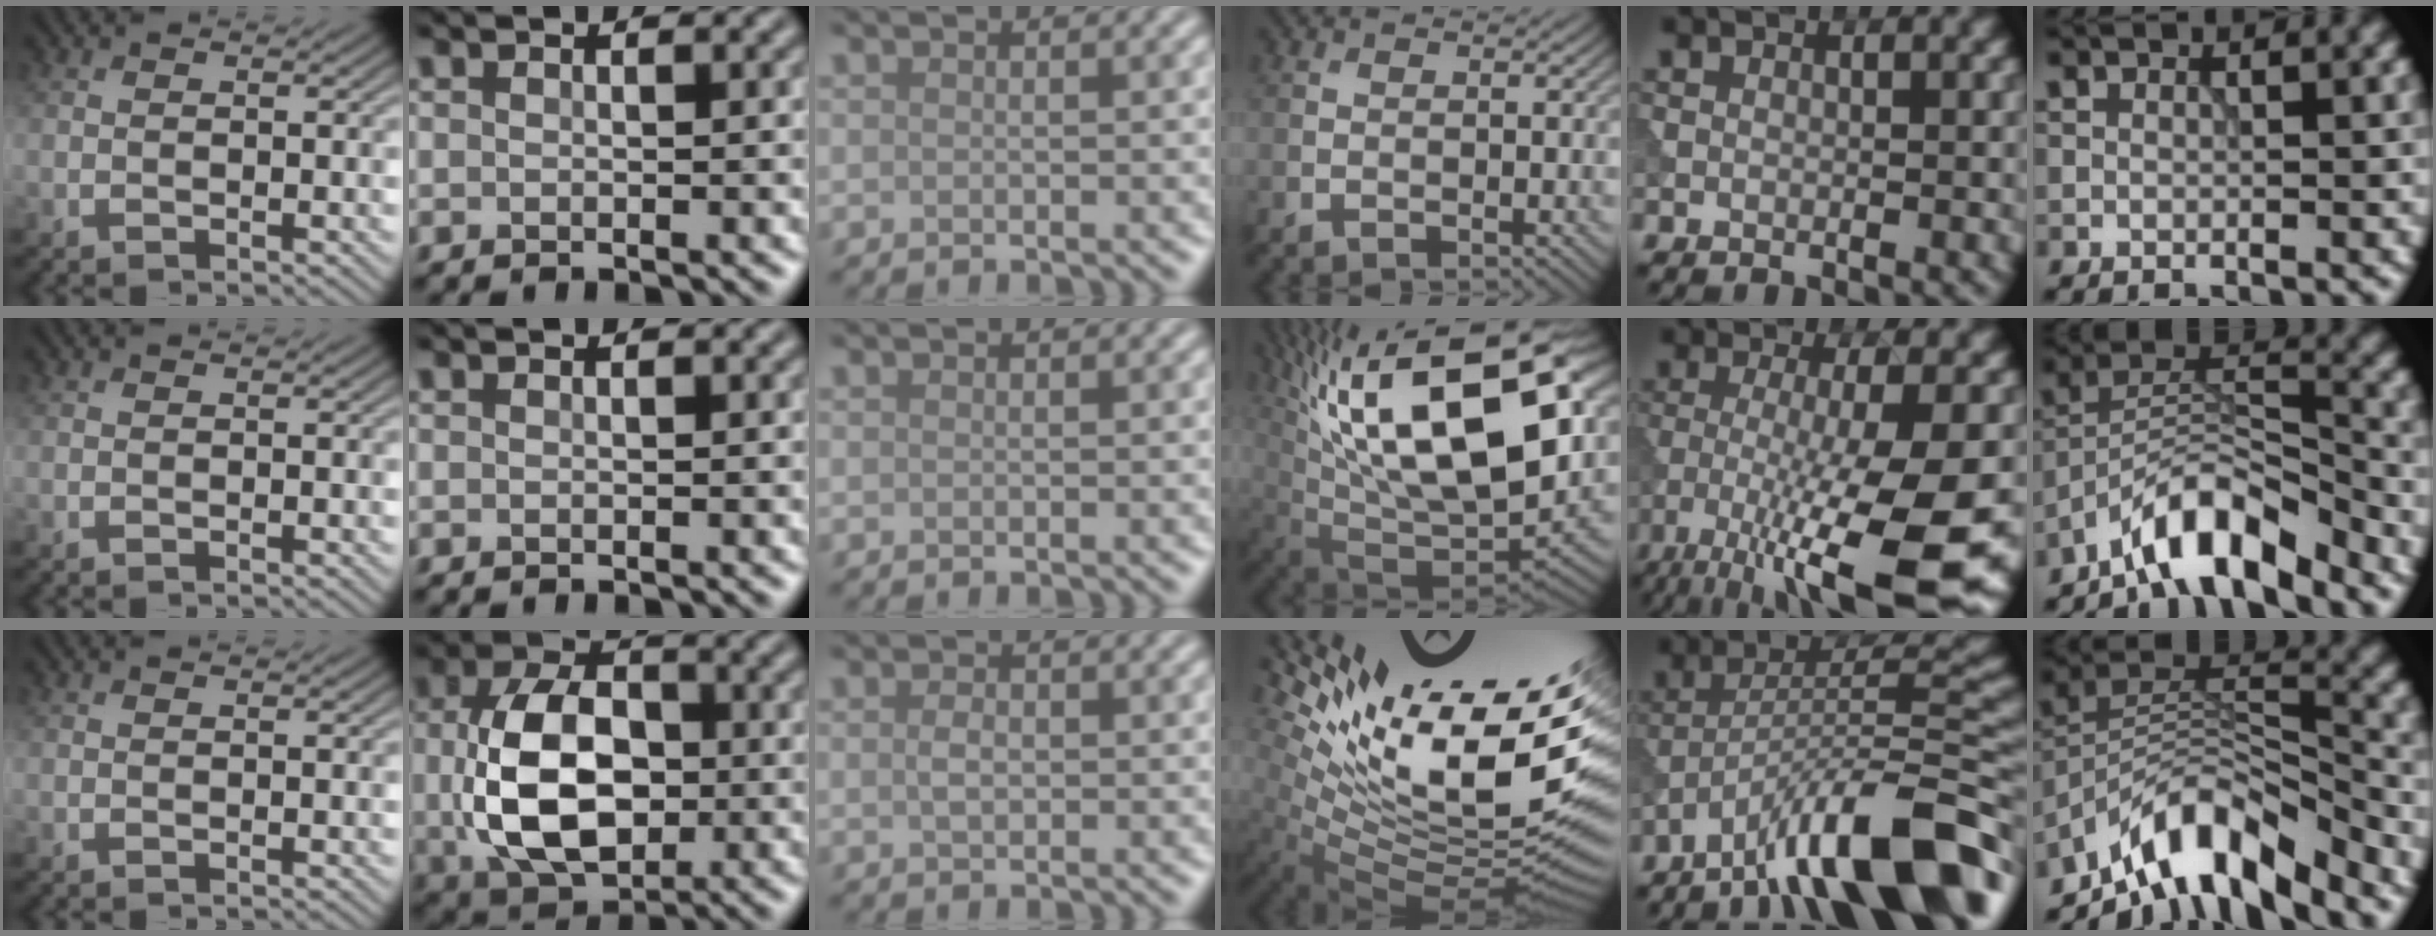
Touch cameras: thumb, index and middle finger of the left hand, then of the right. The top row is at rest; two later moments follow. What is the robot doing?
{"motion": "dispense", "object": "syringe"}